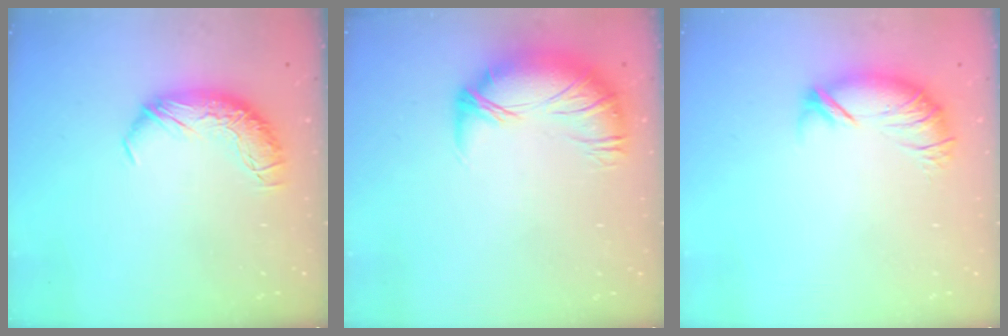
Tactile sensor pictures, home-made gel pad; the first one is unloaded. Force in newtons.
{"total": 2.7, "press": 1.5, "slide": 2.3}
{"total": 4.2, "press": 3.7, "slide": 2.1}